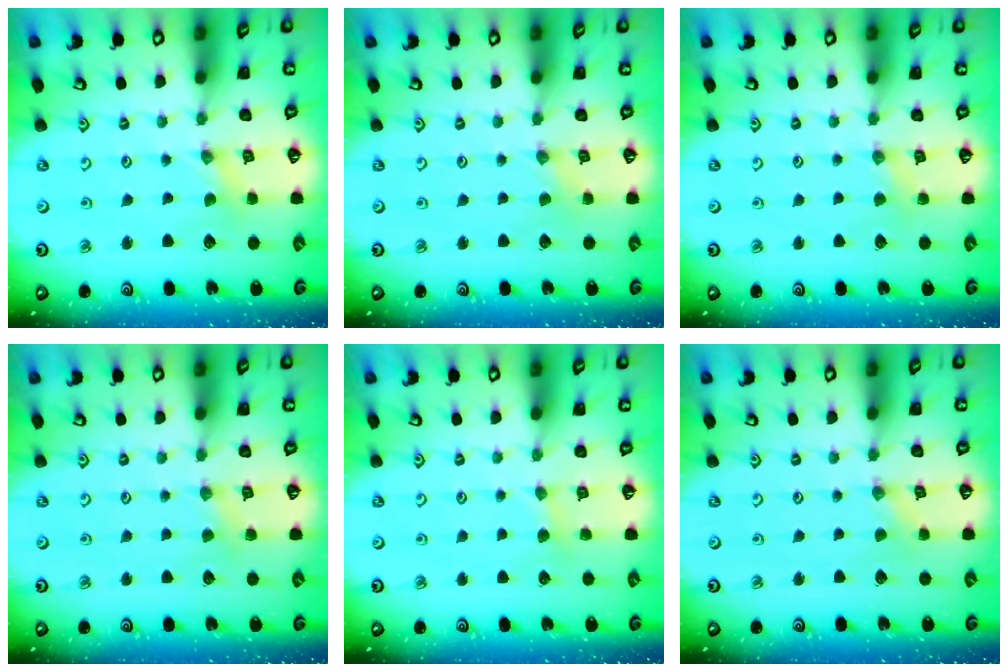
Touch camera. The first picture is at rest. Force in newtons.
{"total": 0.0}
{"total": 3.4, "press": 3.4, "slide": 0.6}
{"total": 2.3, "press": 2.3, "slide": 0.4}
{"total": 3.0, "press": 3.0, "slide": 0.4}
{"total": 0.0}